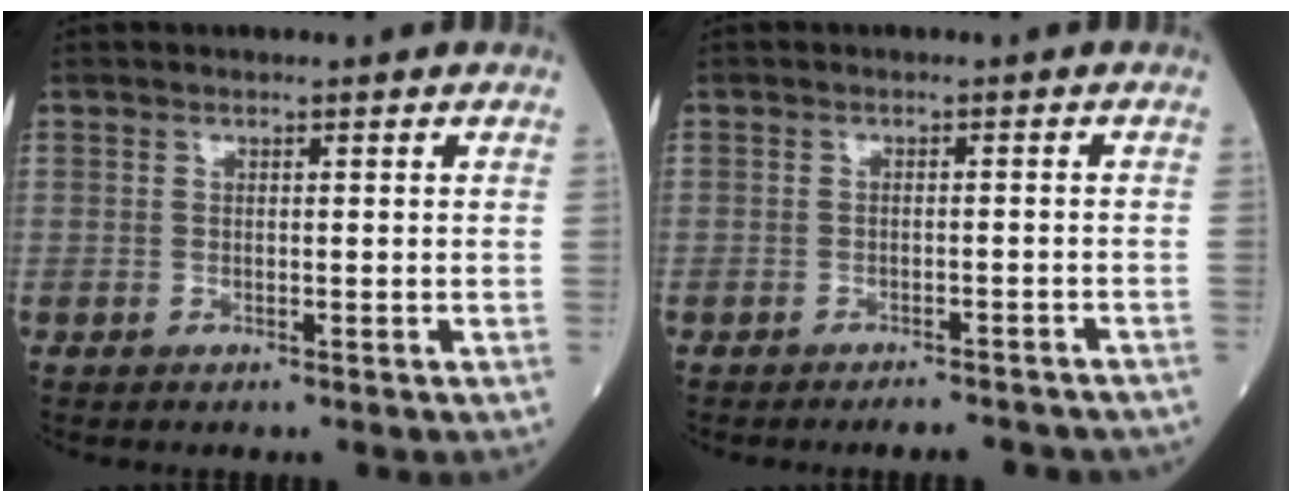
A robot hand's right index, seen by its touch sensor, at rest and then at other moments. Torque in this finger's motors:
{"motor_torque": [-0.67, -0.63, -0.14, -0.08]}